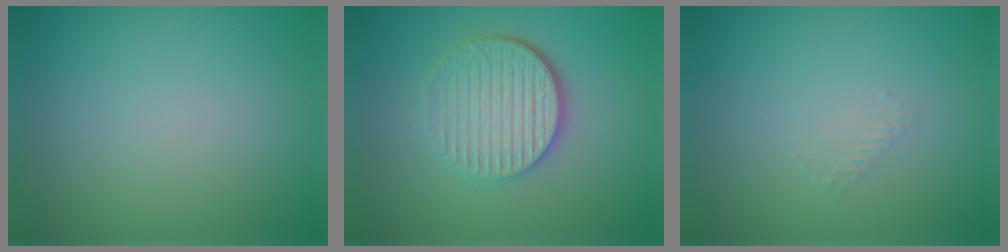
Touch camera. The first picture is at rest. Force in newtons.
{"total": 5.5, "press": 4.0, "slide": 3.9}
{"total": 0.8, "press": 0.8, "slide": 0.3}